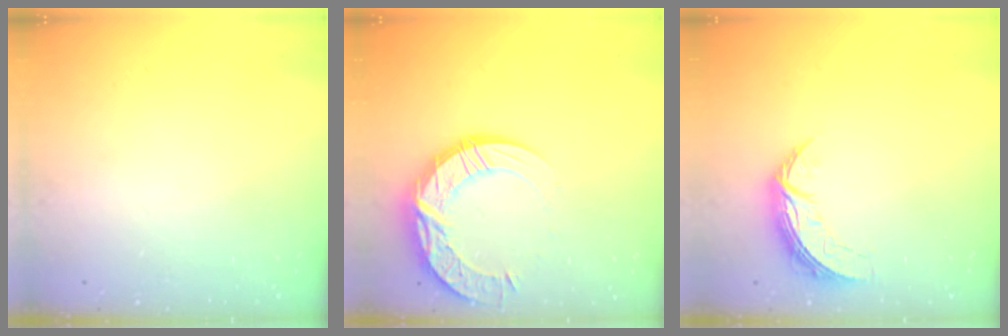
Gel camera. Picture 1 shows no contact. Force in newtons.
{"total": 19.5, "press": 19.4, "slide": 1.5}
{"total": 7.2, "press": 7.2, "slide": 0.2}